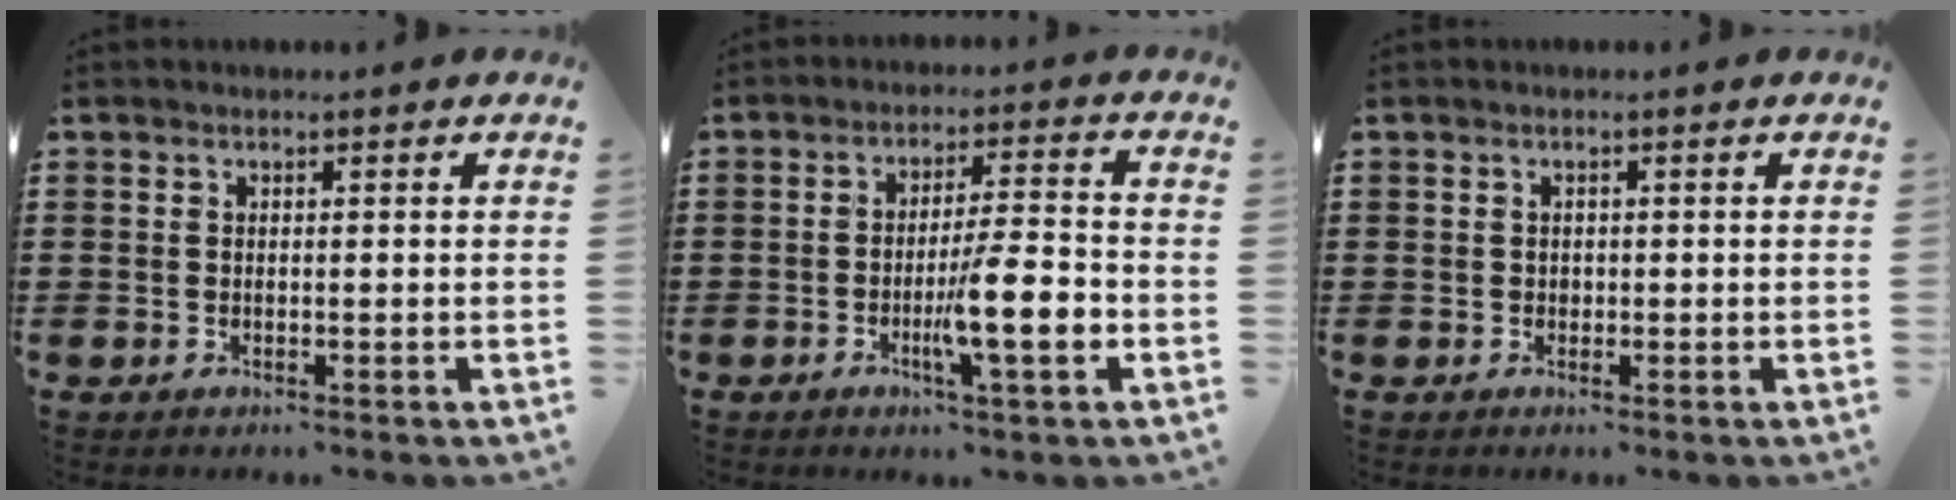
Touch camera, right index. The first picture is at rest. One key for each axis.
{"total": 9.0, "fx": -2.8, "fy": 1.0, "fz": 8.5, "tx": -0.149, "ty": -0.008, "tz": -0.049}
{"total": 0.6, "fx": 0.1, "fy": 0.6, "fz": 0.2, "tx": -0.005, "ty": 0.003, "tz": 0.002}